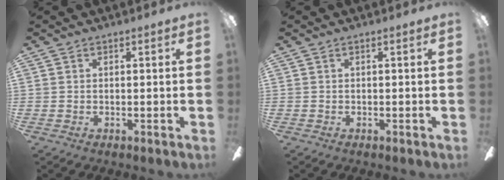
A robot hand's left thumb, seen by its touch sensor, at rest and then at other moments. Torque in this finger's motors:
{"motor_torque": [-0.20, -0.20, 0.00, 0.00, 0.00]}